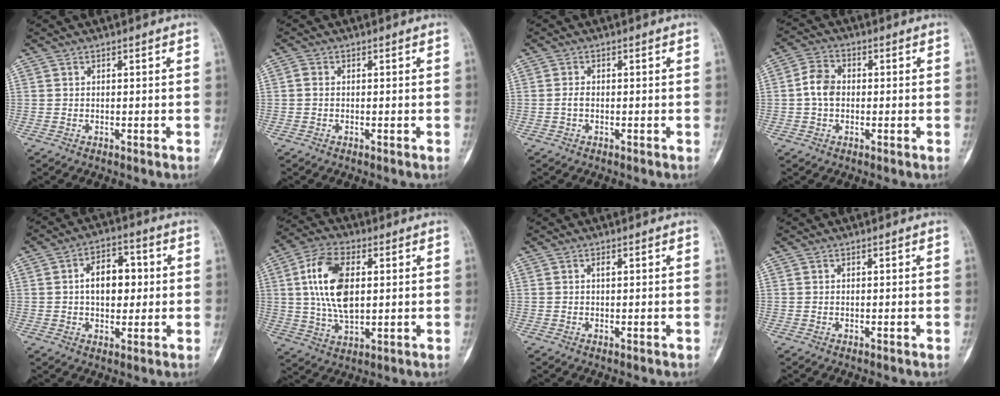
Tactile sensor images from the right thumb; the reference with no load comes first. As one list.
[{"total": 1.1, "force": [0.0, 0.9, 0.7], "torque": [-0.009, 0.002, -0.002]}, {"total": 1.2, "force": [-0.3, 0.7, 0.9], "torque": [-0.019, 0.001, -0.008]}, {"total": 5.5, "force": [-0.2, 4.1, 3.7], "torque": [-0.064, 0.015, -0.010]}, {"total": 9.3, "force": [0.9, 5.9, 7.2], "torque": [-0.079, 0.012, 0.012]}, {"total": 13.4, "force": [2.3, 7.2, 11.1], "torque": [-0.211, 0.001, 0.044]}, {"total": 0.9, "force": [0.2, 0.3, 0.8], "torque": [-0.013, 0.000, 0.002]}, {"total": 0.0}]